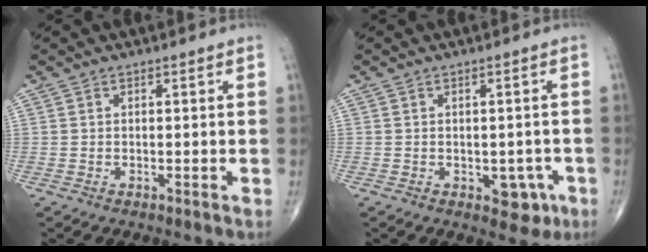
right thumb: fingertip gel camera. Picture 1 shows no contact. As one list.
[{"total": 4.7, "force": [-1.8, 3.0, 3.1], "torque": [-0.008, 0.008, -0.017]}]